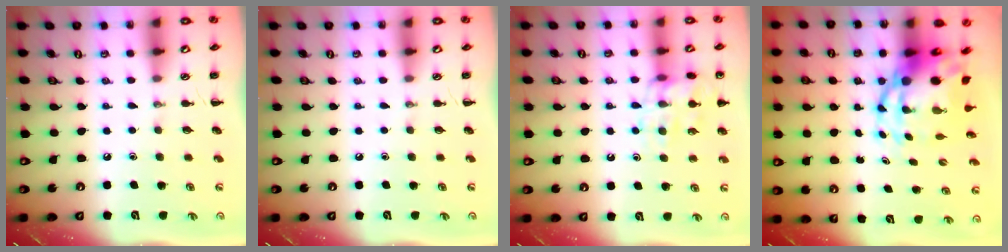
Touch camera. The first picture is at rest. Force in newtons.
{"total": 0.0}
{"total": 14.6, "press": 14.5, "slide": 2.1}
{"total": 10.1, "press": 9.7, "slide": 2.9}